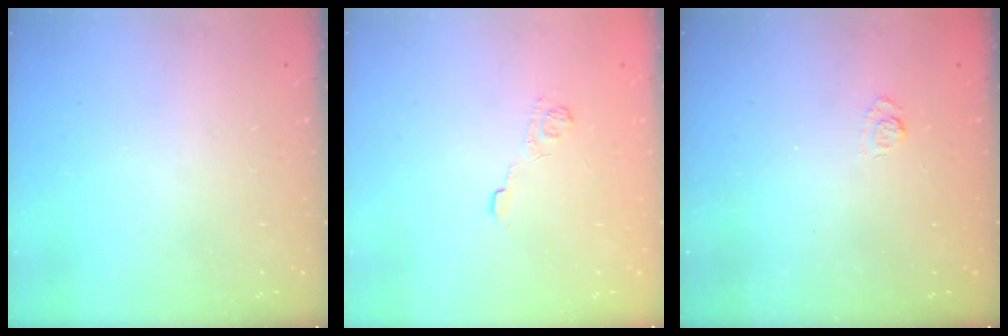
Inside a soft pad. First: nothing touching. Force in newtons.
{"total": 4.0, "press": 3.7, "slide": 1.4}
{"total": 2.9, "press": 2.5, "slide": 1.5}